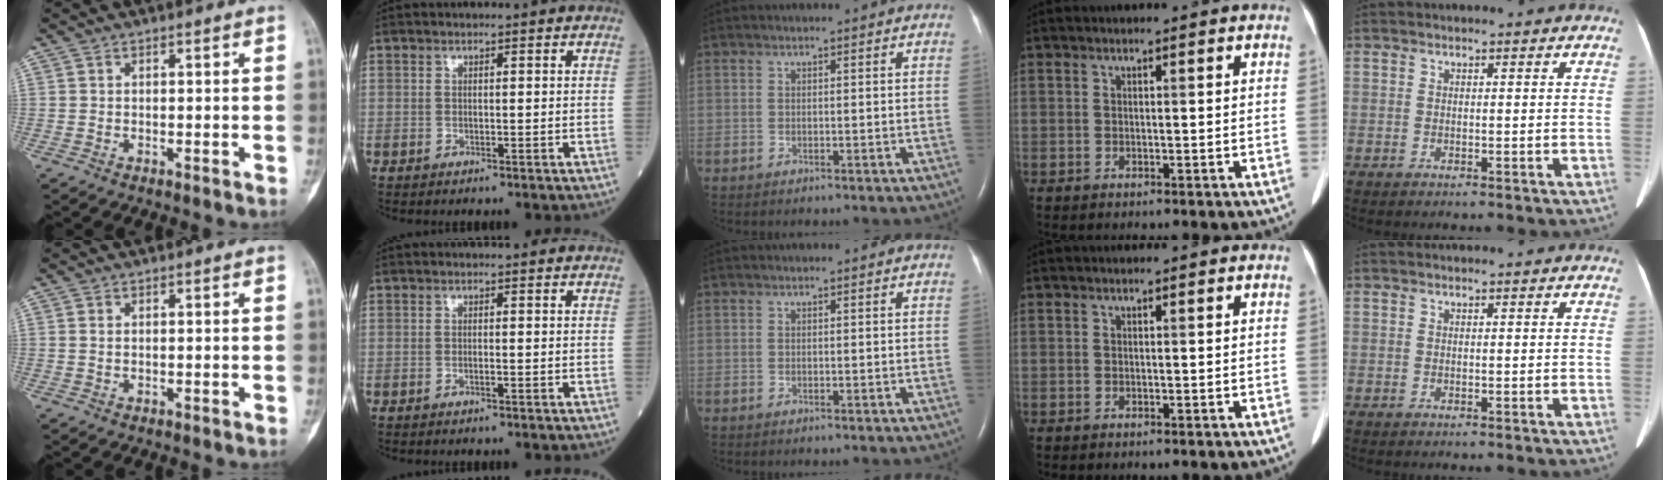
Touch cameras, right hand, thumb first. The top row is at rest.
{"thumb": {"total": 0.7, "force": [0.2, 0.4, 0.5], "torque": [-0.014, 0.002, 0.006]}, "index": {"total": 0.8, "force": [-0.3, 0.0, 0.7], "torque": [-0.016, -0.001, -0.005]}}